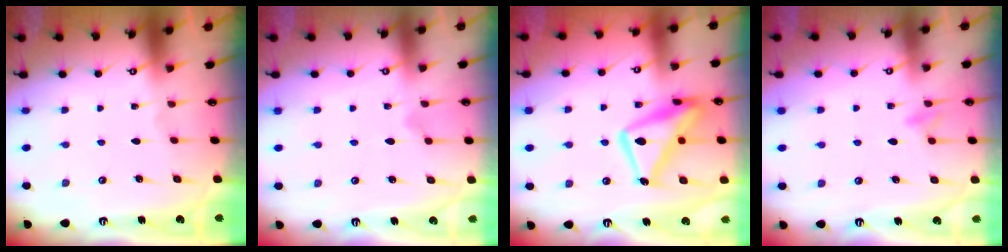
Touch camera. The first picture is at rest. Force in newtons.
{"total": 6.4, "press": 6.4, "slide": 0.5}
{"total": 15.8, "press": 15.8, "slide": 1.3}
{"total": 8.1, "press": 8.1, "slide": 0.7}